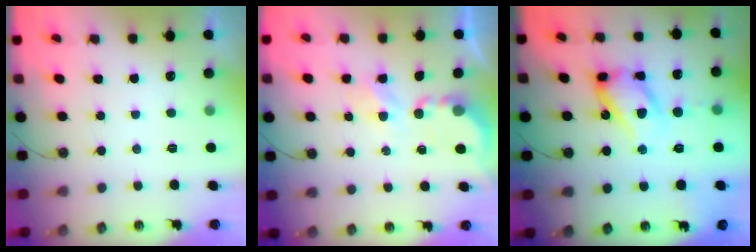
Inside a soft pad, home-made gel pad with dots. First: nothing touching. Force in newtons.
{"total": 3.6, "press": 3.6, "slide": 0.3}
{"total": 16.3, "press": 16.2, "slide": 1.4}